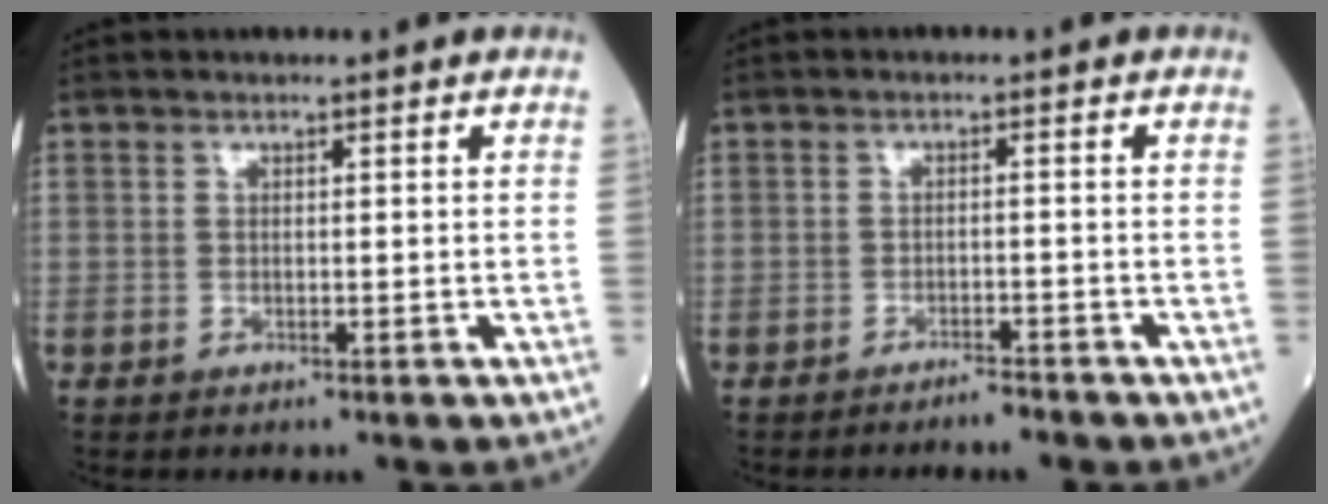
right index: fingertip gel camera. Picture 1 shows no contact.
{"total": 2.2, "force": [-2.0, 0.2, 0.9], "torque": [-0.016, -0.001, -0.028]}